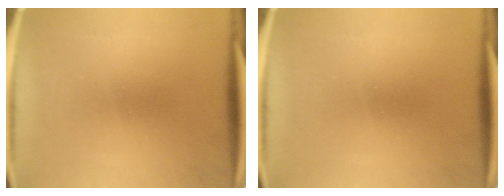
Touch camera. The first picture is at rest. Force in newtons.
{"total": 0.0}